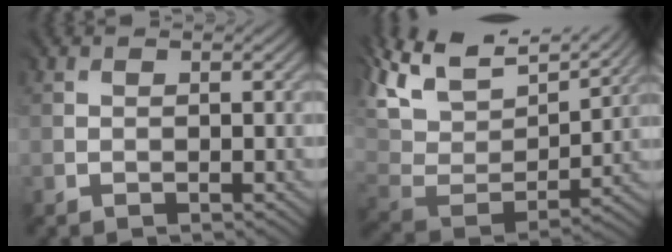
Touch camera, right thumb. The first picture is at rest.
{"total": 14.1, "force": [10.6, 6.0, 7.1], "torque": [-0.191, 0.037, 0.173]}